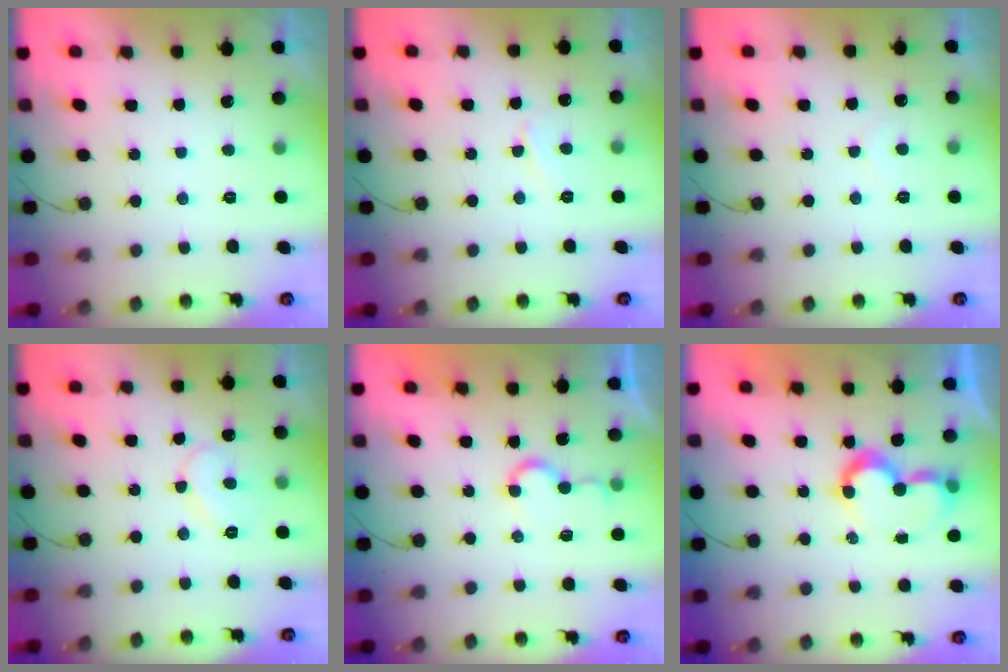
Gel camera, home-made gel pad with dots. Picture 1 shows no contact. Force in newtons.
{"total": 4.2, "press": 4.2, "slide": 0.4}
{"total": 3.3, "press": 3.3, "slide": 0.2}
{"total": 7.6, "press": 7.6, "slide": 0.4}
{"total": 5.4, "press": 5.4, "slide": 0.4}
{"total": 8.8, "press": 8.7, "slide": 0.7}